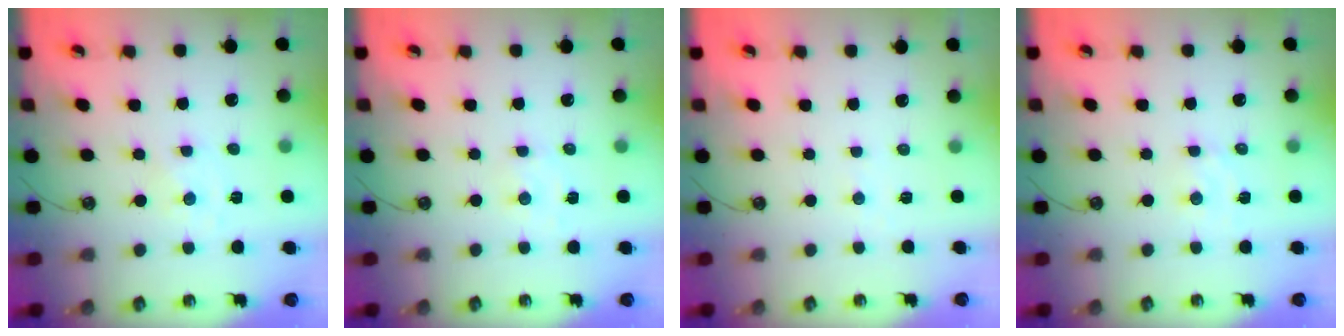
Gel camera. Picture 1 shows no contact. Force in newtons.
{"total": 3.0, "press": 3.0, "slide": 0.4}
{"total": 2.6, "press": 2.6, "slide": 0.3}
{"total": 2.1, "press": 2.0, "slide": 0.5}